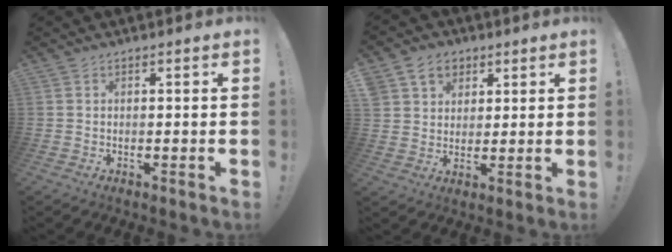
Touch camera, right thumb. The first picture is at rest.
{"total": 8.4, "force": [4.1, 6.9, 2.4], "torque": [-0.032, -0.016, 0.084]}